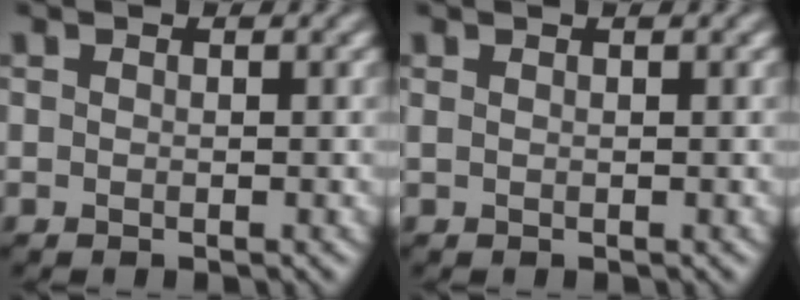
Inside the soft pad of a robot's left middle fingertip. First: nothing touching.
{"total": 1.0, "force": [0.6, 0.4, 0.6], "torque": [-0.004, 0.003, 0.004]}